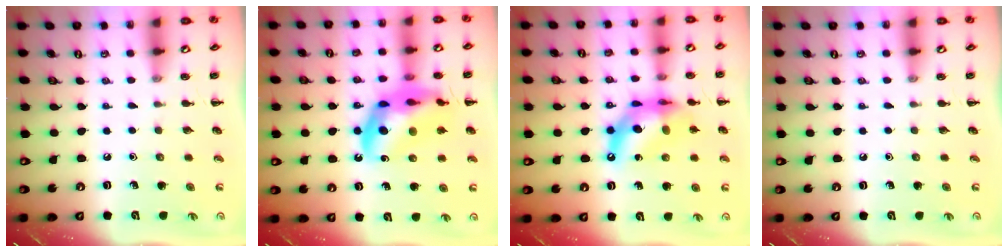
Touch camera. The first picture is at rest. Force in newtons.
{"total": 19.0, "press": 18.5, "slide": 4.2}
{"total": 14.0, "press": 13.6, "slide": 3.6}
{"total": 0.0}